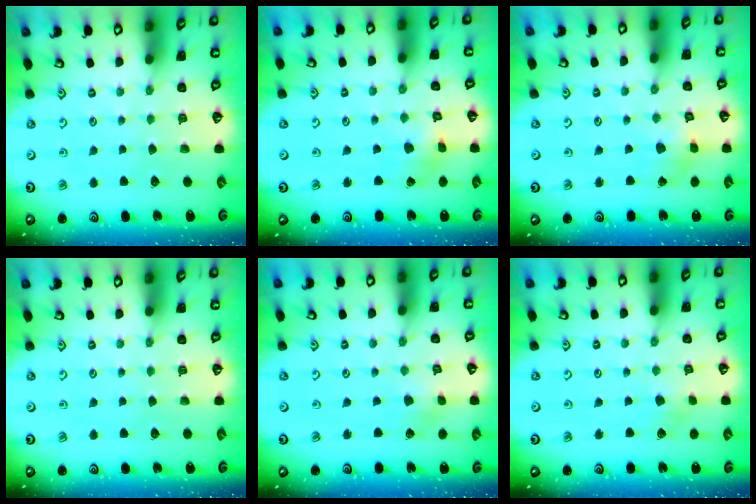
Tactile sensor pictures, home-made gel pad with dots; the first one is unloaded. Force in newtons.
{"total": 2.3, "press": 2.3, "slide": 0.5}
{"total": 2.5, "press": 2.5, "slide": 0.3}
{"total": 0.0}
{"total": 2.8, "press": 2.7, "slide": 0.6}
{"total": 2.4, "press": 2.3, "slide": 0.4}